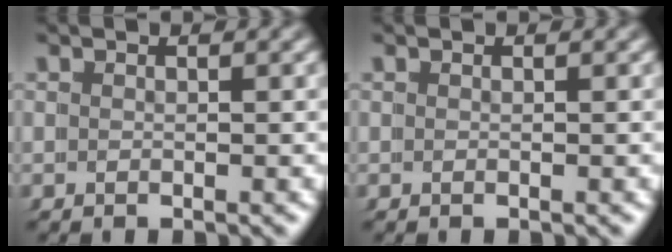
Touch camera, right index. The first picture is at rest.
{"total": 0.0}